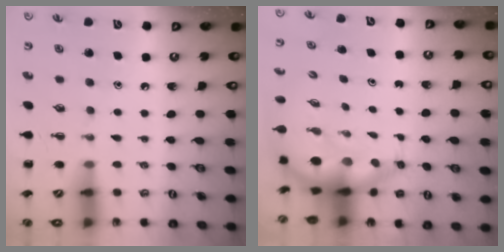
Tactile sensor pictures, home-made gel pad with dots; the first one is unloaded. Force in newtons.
{"total": 7.7, "press": 7.3, "slide": 2.5}